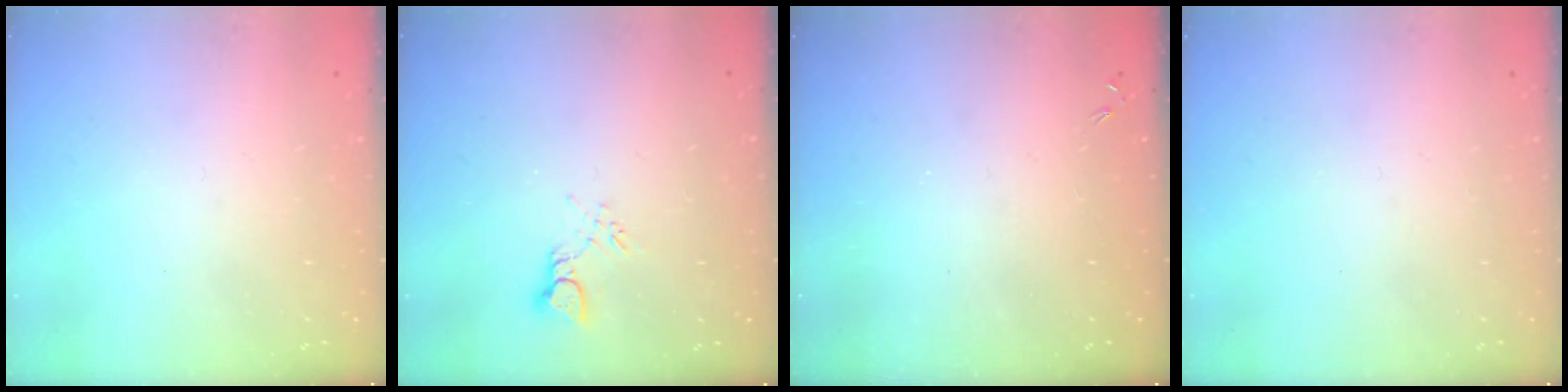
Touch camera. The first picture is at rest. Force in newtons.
{"total": 2.8, "press": 2.8, "slide": 0.5}
{"total": 0.0}
{"total": 0.0}